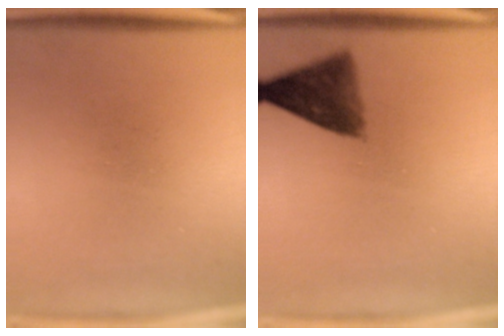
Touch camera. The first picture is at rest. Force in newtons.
{"total": 7.4}